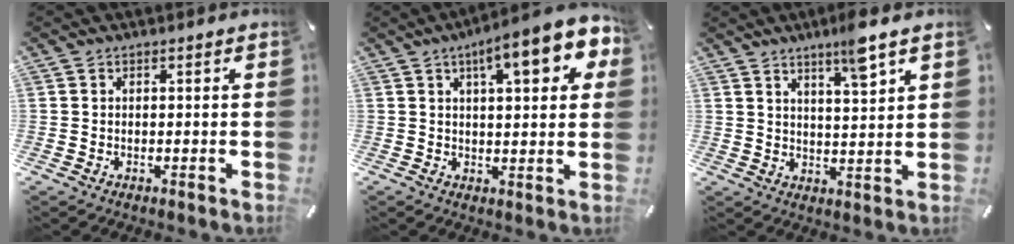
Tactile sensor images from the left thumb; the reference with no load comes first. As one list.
[{"total": 12.4, "force": [5.8, 3.4, 10.5], "torque": [-0.146, -0.022, 0.089]}, {"total": 7.1, "force": [5.3, 0.5, 4.6], "torque": [-0.071, -0.034, 0.086]}]